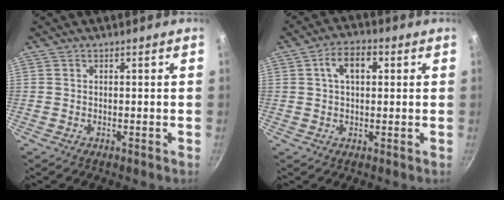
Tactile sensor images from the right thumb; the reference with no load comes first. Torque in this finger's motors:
{"motor_torque": [-0.53, 0.70, 0.50, -0.35, 0.01]}